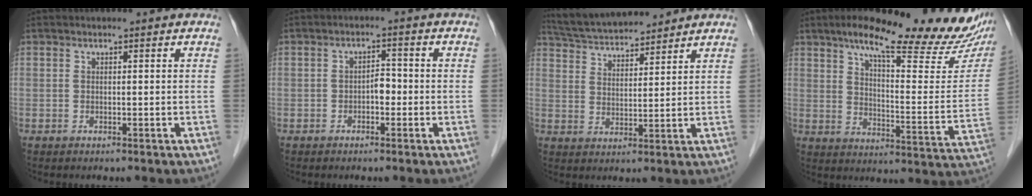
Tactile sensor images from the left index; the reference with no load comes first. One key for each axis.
{"total": 2.3, "fx": -0.7, "fy": 1.2, "fz": 1.8, "tx": -0.023, "ty": 0.008, "tz": -0.013}
{"total": 11.6, "fx": 10.9, "fy": 1.6, "fz": 3.7, "tx": -0.073, "ty": 0.026, "tz": 0.188}
{"total": 24.8, "fx": 19.5, "fy": 4.6, "fz": 14.6, "tx": -0.201, "ty": -0.012, "tz": 0.250}